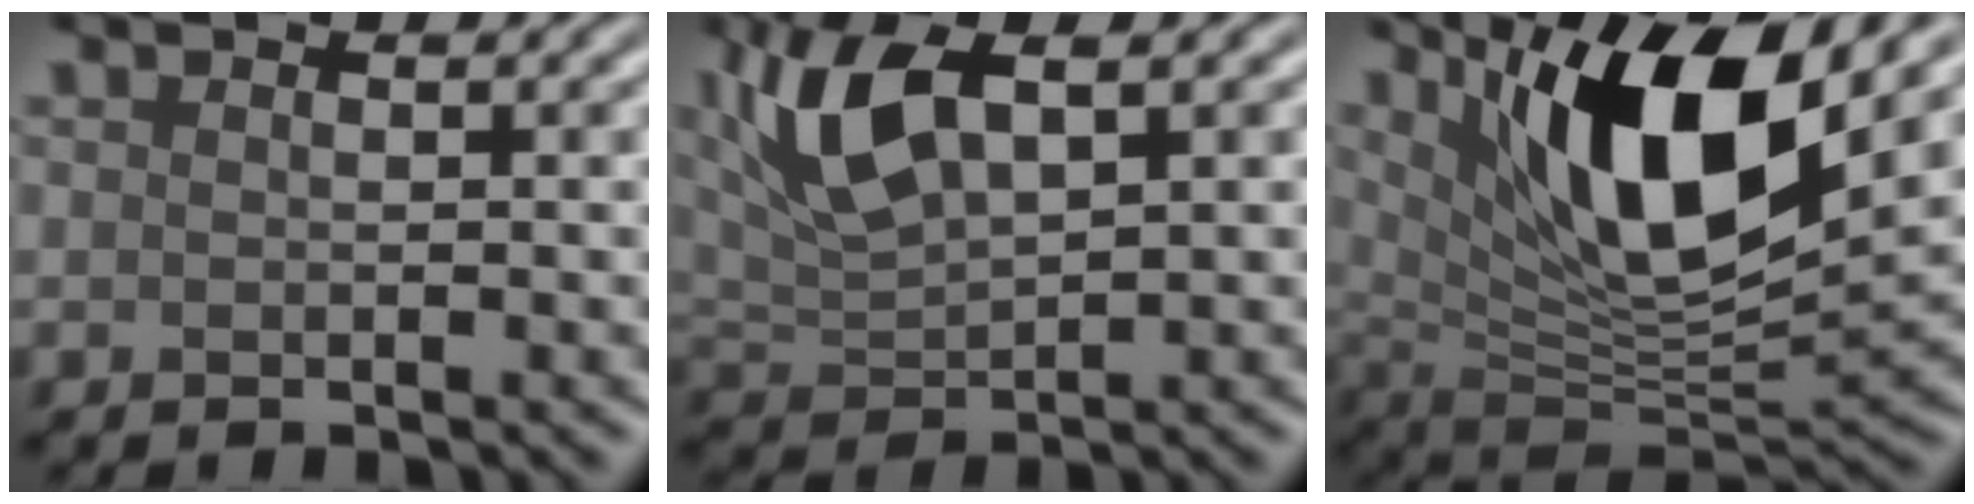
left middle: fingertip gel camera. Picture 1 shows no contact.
{"total": 6.8, "force": [3.0, 2.8, 5.4], "torque": [-0.118, 0.012, 0.056]}
{"total": 11.2, "force": [4.9, 3.3, 9.5], "torque": [-0.153, -0.015, 0.095]}